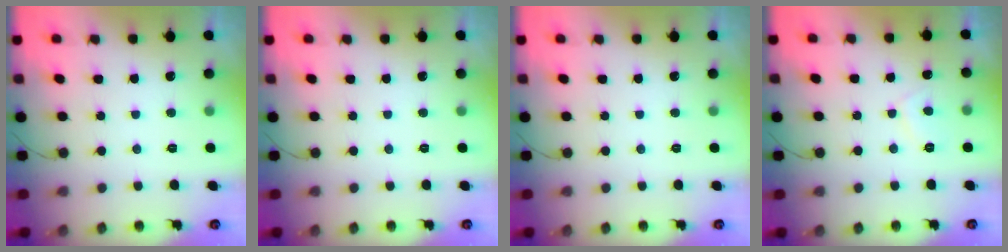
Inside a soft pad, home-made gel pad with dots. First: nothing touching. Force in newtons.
{"total": 0.0}
{"total": 0.0}
{"total": 2.7, "press": 2.6, "slide": 0.8}